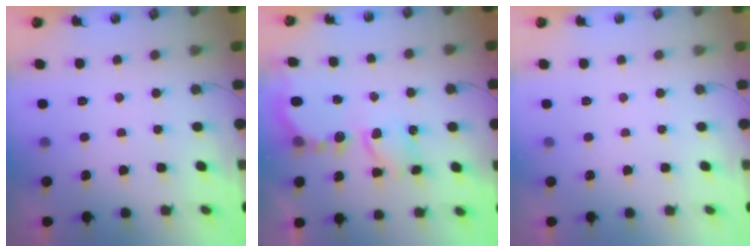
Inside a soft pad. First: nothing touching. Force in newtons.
{"total": 6.5, "press": 6.5, "slide": 0.6}
{"total": 0.0}